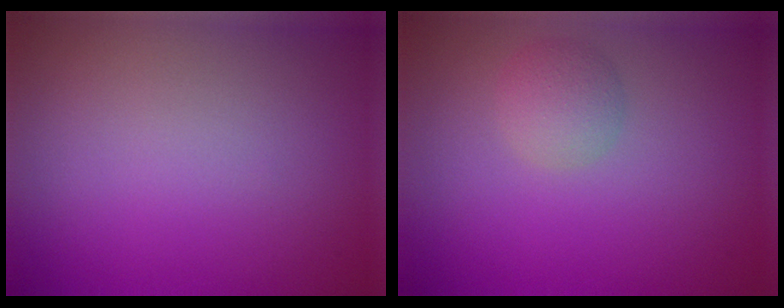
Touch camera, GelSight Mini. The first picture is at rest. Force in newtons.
{"total": 2.1, "press": 2.1, "slide": 0.2}